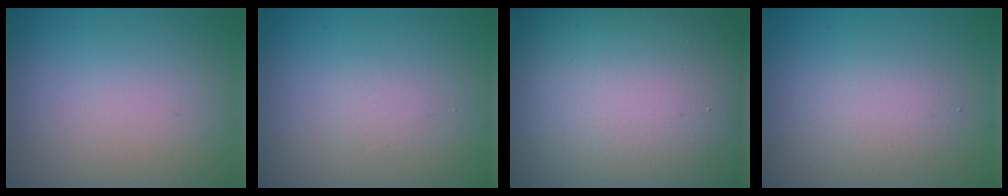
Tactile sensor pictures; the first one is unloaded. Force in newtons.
{"total": 0.0}
{"total": 23.9, "press": 23.9, "slide": 1.2}
{"total": 2.4, "press": 2.4, "slide": 0.2}